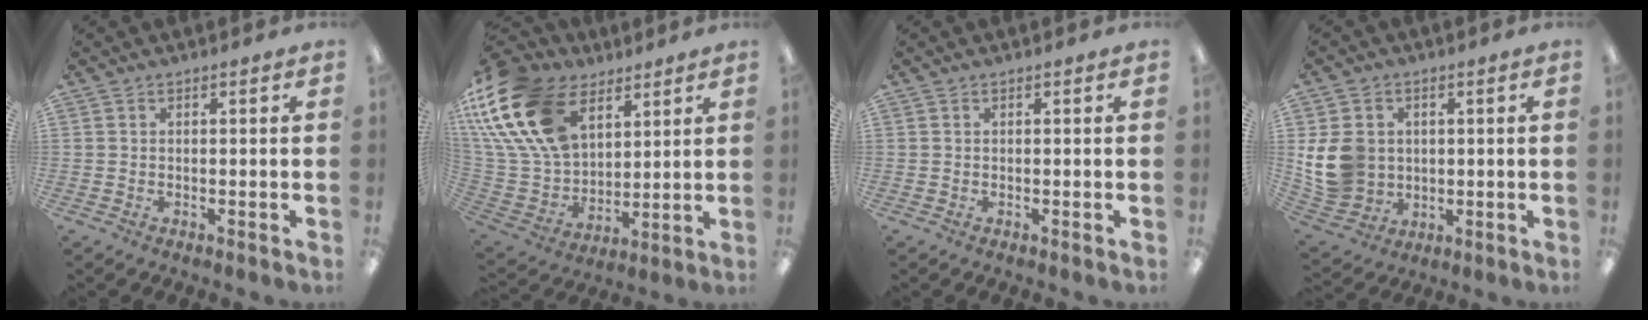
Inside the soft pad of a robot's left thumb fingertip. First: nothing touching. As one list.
[{"total": 25.4, "force": [12.0, 16.3, 15.4], "torque": [-0.350, -0.047, 0.218]}, {"total": 0.0}, {"total": 11.5, "force": [1.2, 10.2, 5.2], "torque": [-0.120, 0.010, 0.031]}]